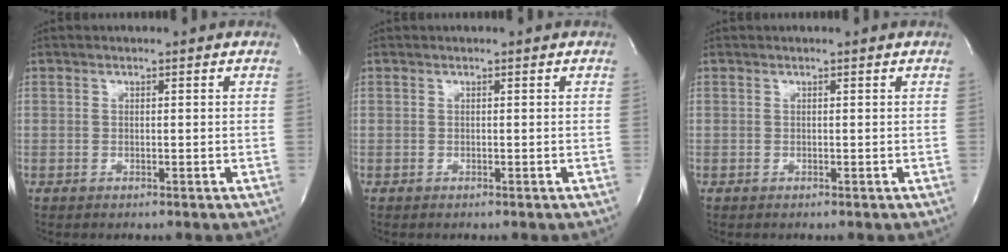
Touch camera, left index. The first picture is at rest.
{"total": 0.0}
{"total": 0.0}